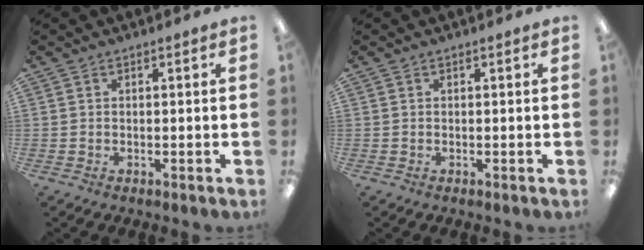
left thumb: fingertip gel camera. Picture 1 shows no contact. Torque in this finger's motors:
{"motor_torque": [0.00, 0.00, 0.00, 0.01, 0.01]}